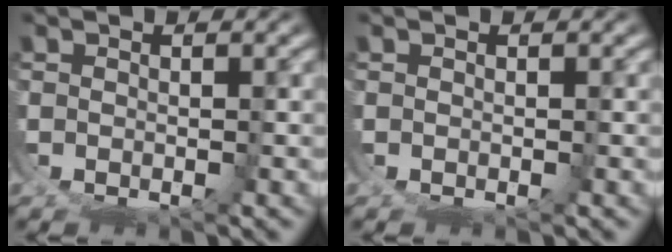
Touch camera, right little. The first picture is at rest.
{"total": 0.0}